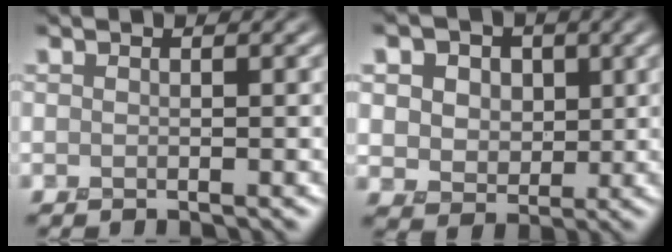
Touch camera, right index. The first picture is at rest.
{"total": 6.7, "force": [2.2, 5.4, 3.4], "torque": [-0.064, 0.016, 0.021]}